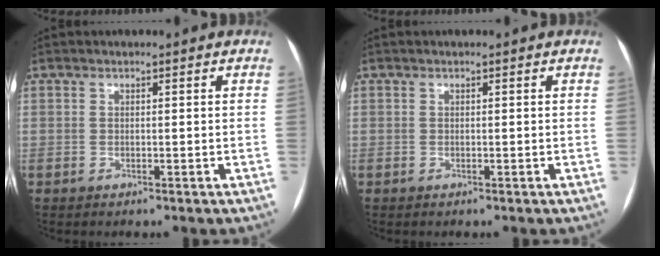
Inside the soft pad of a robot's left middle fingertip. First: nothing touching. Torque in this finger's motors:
{"motor_torque": [0.00, 0.00, 0.00, 0.00]}